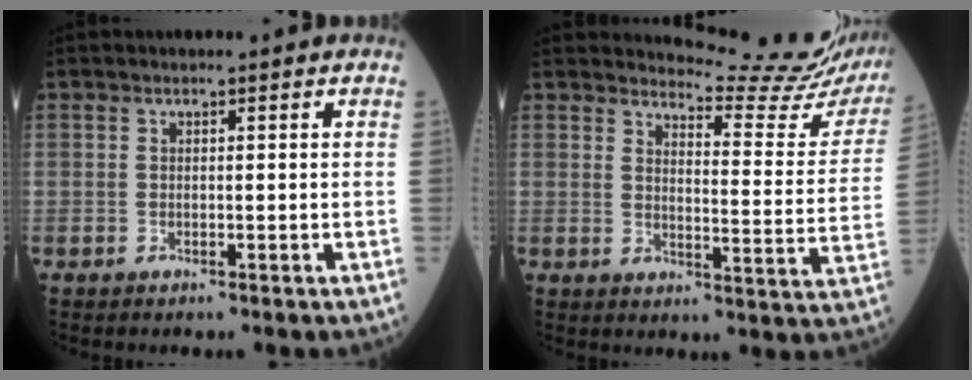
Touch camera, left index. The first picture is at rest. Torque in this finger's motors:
{"motor_torque": [0.92, -1.22, 0.01, -0.02]}